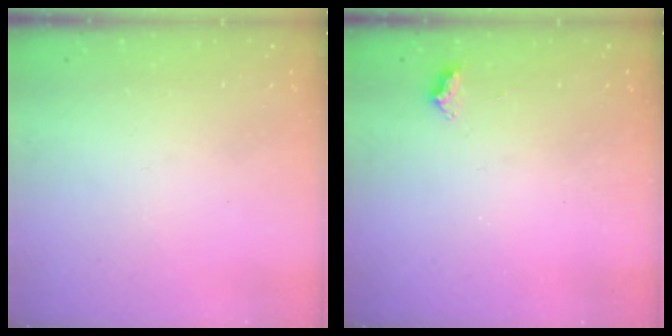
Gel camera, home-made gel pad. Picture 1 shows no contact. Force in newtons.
{"total": 2.5, "press": 2.5, "slide": 0.4}